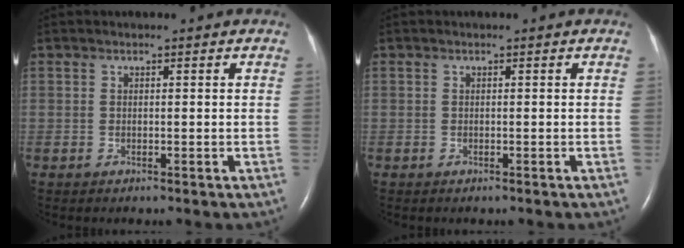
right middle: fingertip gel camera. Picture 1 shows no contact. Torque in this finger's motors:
{"motor_torque": [-0.10, 0.10, -0.03, 0.01]}